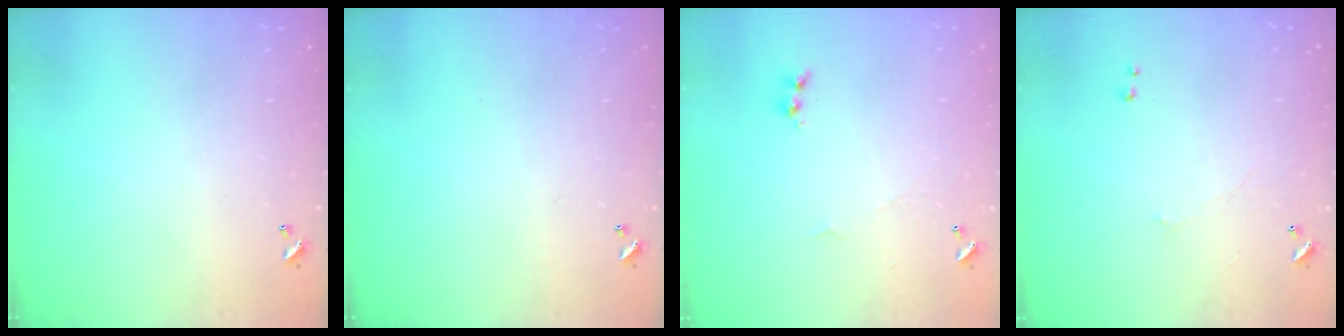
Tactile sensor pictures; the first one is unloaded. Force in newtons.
{"total": 0.0}
{"total": 1.6, "press": 1.5, "slide": 0.4}
{"total": 0.7, "press": 0.1, "slide": 0.7}